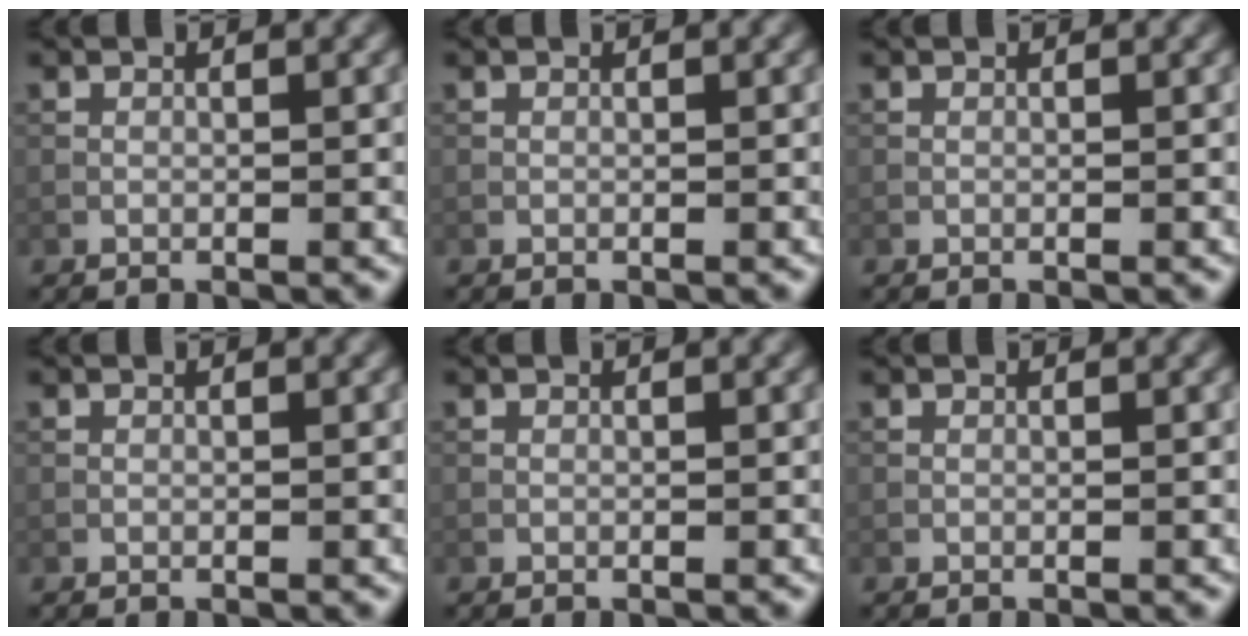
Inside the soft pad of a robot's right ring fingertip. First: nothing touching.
{"total": 0.0}
{"total": 0.0}
{"total": 0.0}
{"total": 0.0}
{"total": 0.0}